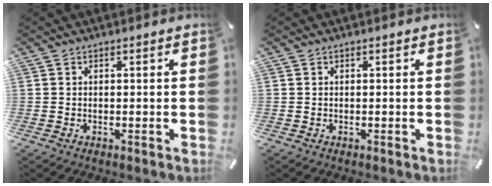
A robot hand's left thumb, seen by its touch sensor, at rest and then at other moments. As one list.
[{"total": 0.0}]